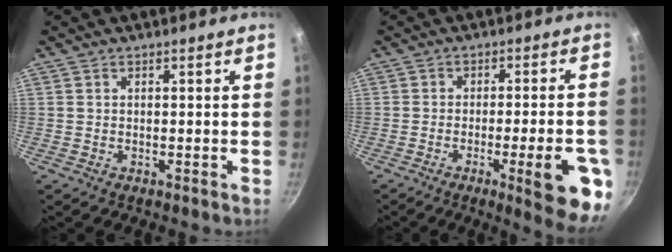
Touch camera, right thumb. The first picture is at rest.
{"total": 12.8, "force": [-4.8, 2.9, 11.5], "torque": [-0.123, 0.016, -0.060]}